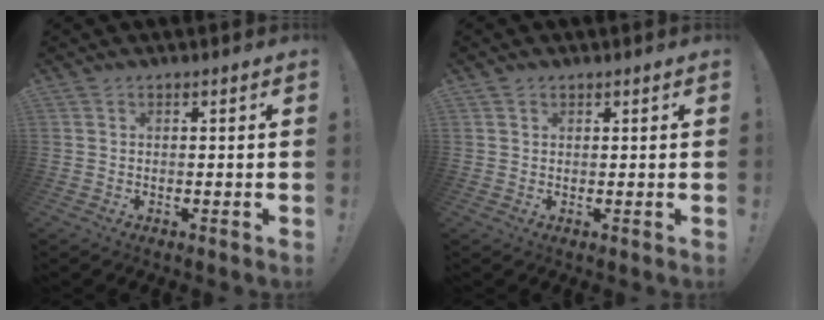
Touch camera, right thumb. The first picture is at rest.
{"total": 1.1, "force": [0.7, 0.8, 0.2], "torque": [0.001, -0.001, 0.013]}